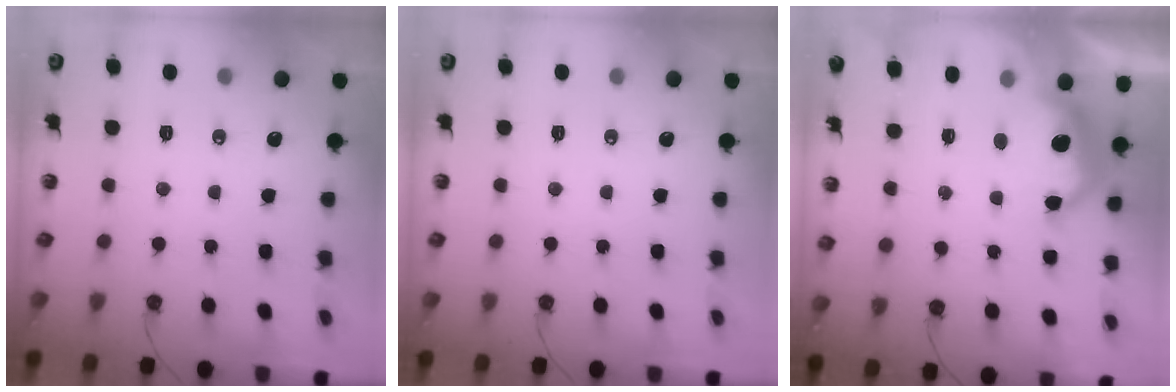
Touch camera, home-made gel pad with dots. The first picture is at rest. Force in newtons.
{"total": 0.0}
{"total": 10.7, "press": 10.7, "slide": 0.5}